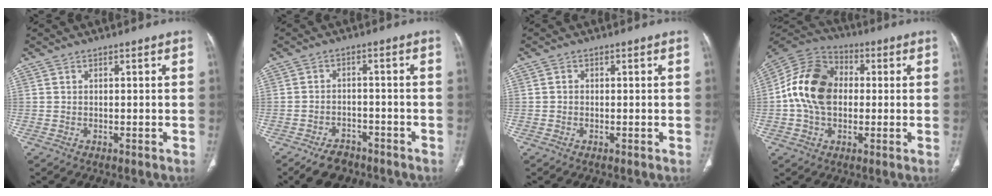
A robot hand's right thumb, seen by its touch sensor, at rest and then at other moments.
{"total": 6.4, "force": [-4.9, 3.6, 2.1], "torque": [-0.028, 0.023, -0.078]}
{"total": 0.8, "force": [-0.1, 0.7, 0.2], "torque": [-0.002, 0.002, -0.002]}
{"total": 15.4, "force": [0.4, 11.0, 10.7], "torque": [-0.185, 0.027, -0.003]}